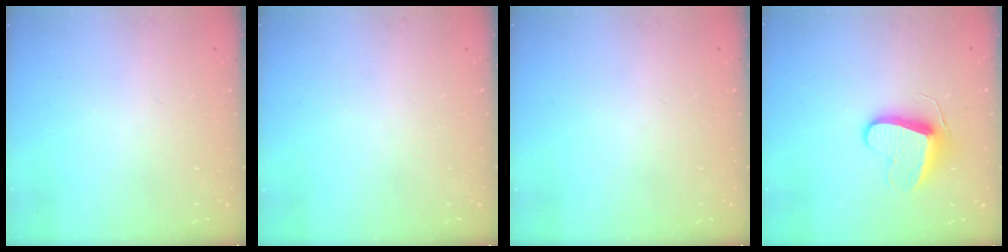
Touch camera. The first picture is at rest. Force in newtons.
{"total": 0.0}
{"total": 0.0}
{"total": 10.6, "press": 10.6, "slide": 0.9}